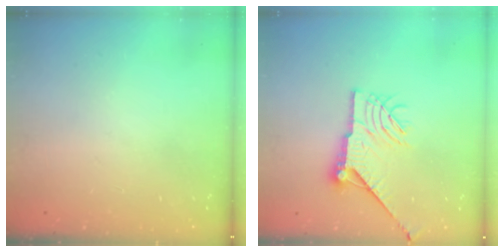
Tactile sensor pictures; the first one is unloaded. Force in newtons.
{"total": 13.8, "press": 13.8, "slide": 0.6}